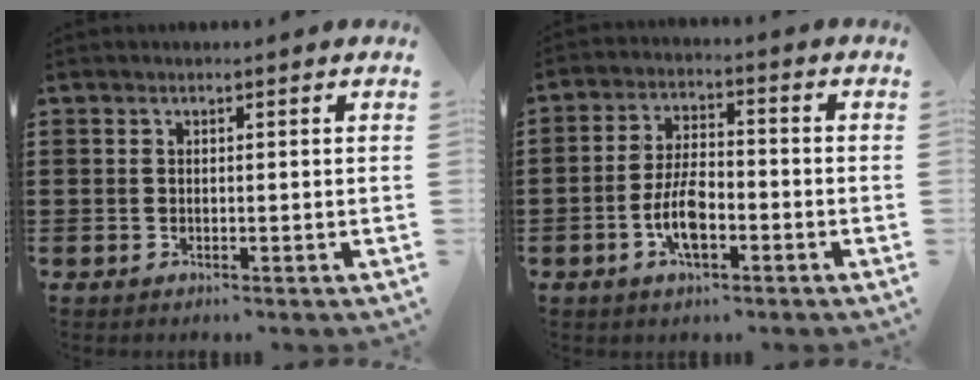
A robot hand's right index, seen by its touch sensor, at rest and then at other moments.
{"total": 7.0, "force": [-2.4, 3.2, 5.8], "torque": [-0.131, 0.002, -0.051]}